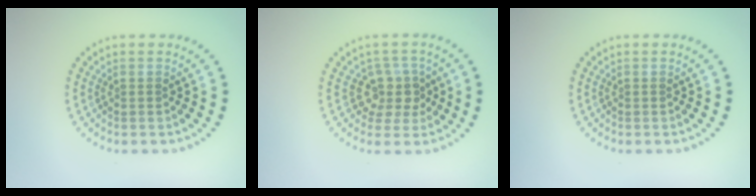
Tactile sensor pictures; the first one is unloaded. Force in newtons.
{"total": 2.7, "press": 2.2, "slide": 1.6}
{"total": 0.0}